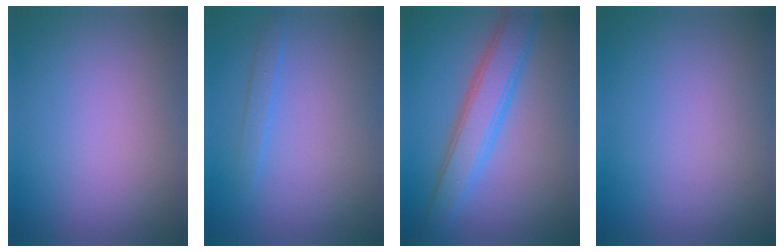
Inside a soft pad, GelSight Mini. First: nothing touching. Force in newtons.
{"total": 1.1, "press": 1.1, "slide": 0.1}
{"total": 4.8, "press": 4.8, "slide": 0.1}
{"total": 0.0}